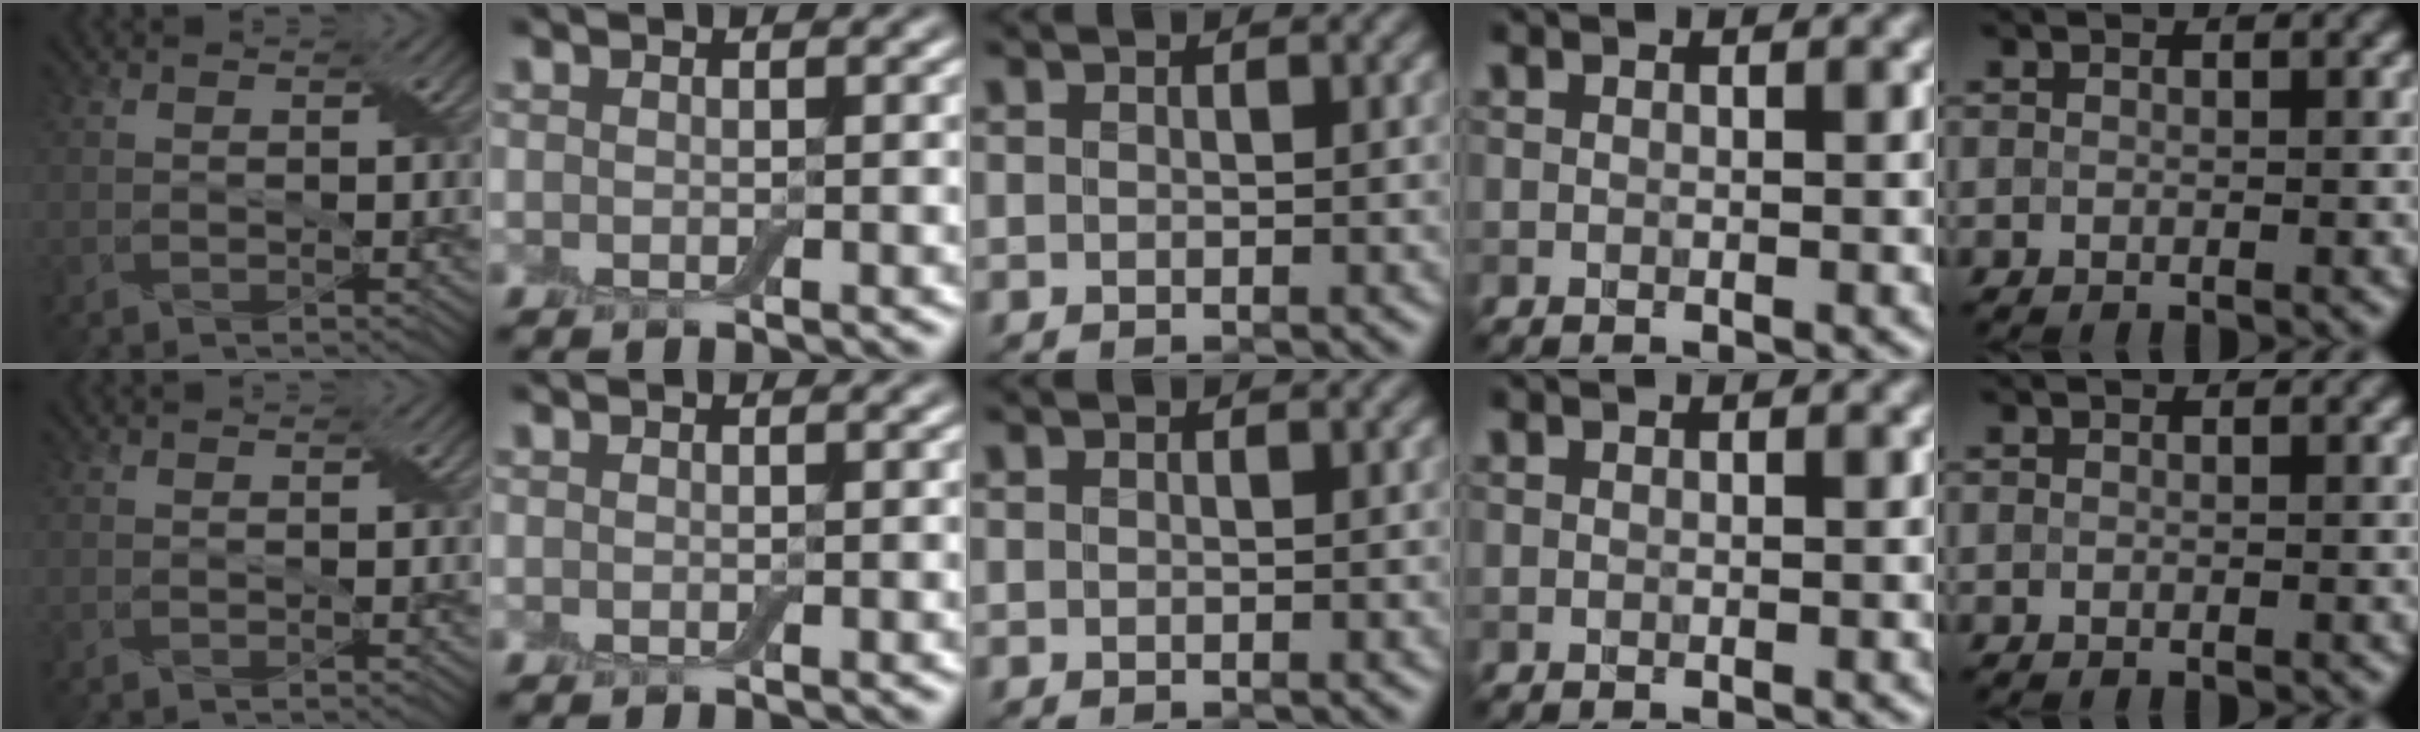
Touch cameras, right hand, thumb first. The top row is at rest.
{}